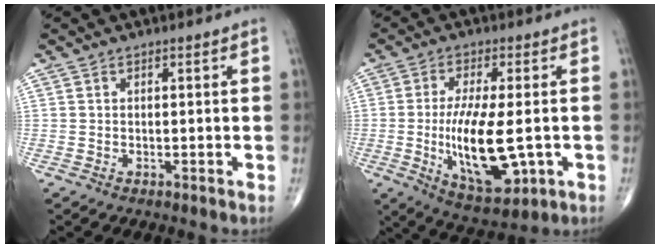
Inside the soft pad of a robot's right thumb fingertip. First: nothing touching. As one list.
[{"total": 15.0, "force": [-2.0, 5.5, 13.8], "torque": [-0.239, -0.016, -0.023]}]